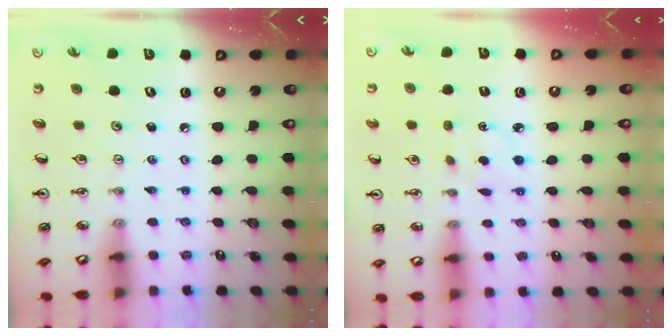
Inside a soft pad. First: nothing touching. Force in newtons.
{"total": 3.0, "press": 2.8, "slide": 0.8}